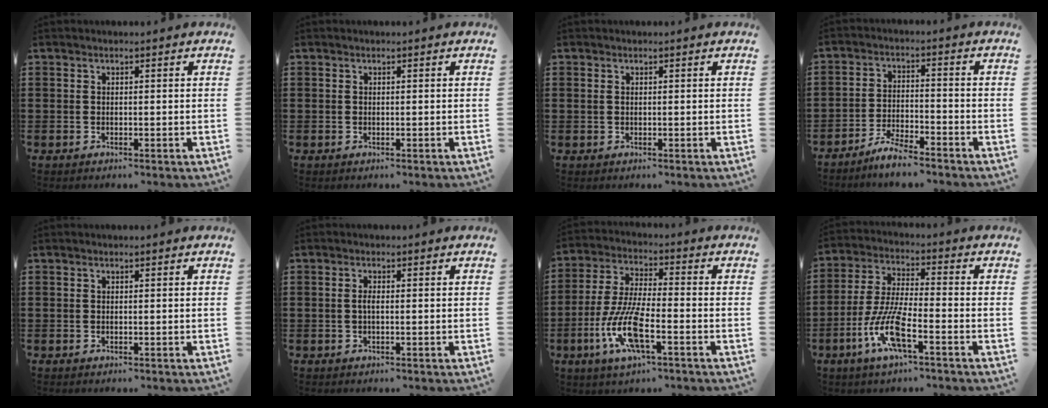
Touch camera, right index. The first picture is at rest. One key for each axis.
{"total": 0.0}
{"total": 0.6, "fx": 0.2, "fy": 0.4, "fz": 0.4, "tx": -0.009, "ty": 0.002, "tz": 0.004}
{"total": 4.6, "fx": -4.3, "fy": 0.2, "fz": 1.4, "tx": -0.033, "ty": 0.003, "tz": -0.087}
{"total": 0.0}
{"total": 1.3, "fx": -0.4, "fy": 0.2, "fz": 1.2, "tx": -0.031, "ty": -0.004, "tz": -0.009}
{"total": 10.3, "fx": -4.3, "fy": 2.7, "fz": 8.9, "tx": -0.210, "ty": -0.016, "tz": -0.086}
{"total": 9.4, "fx": -4.6, "fy": 1.9, "fz": 8.0, "tx": -0.188, "ty": -0.015, "tz": -0.091}